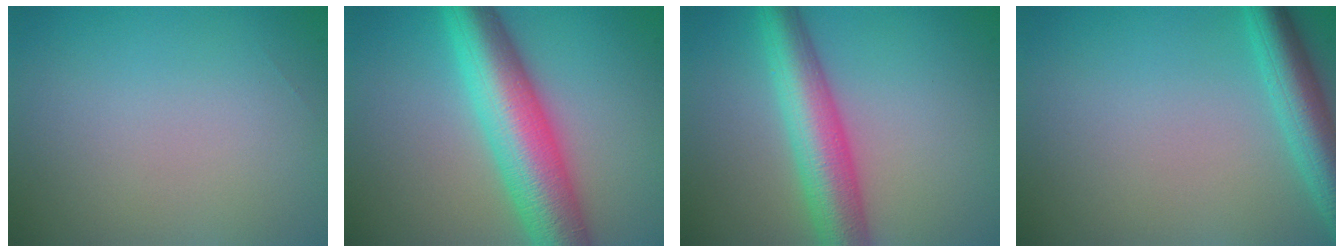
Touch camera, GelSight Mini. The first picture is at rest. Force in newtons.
{"total": 9.5, "press": 9.5, "slide": 0.2}
{"total": 6.5, "press": 6.5, "slide": 0.2}
{"total": 4.5, "press": 4.4, "slide": 0.2}